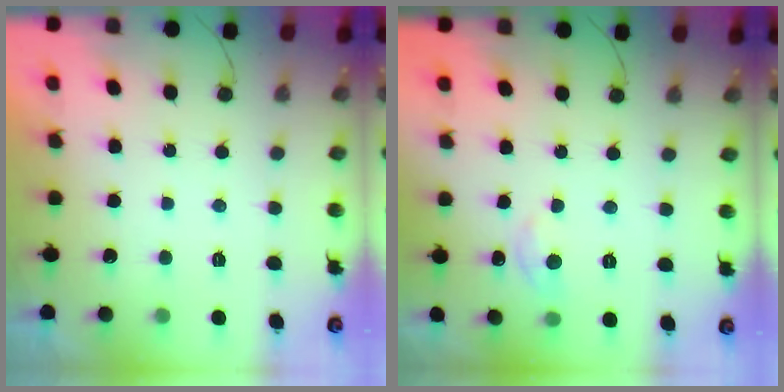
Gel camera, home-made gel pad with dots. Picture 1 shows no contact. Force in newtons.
{"total": 5.6, "press": 5.6, "slide": 0.5}